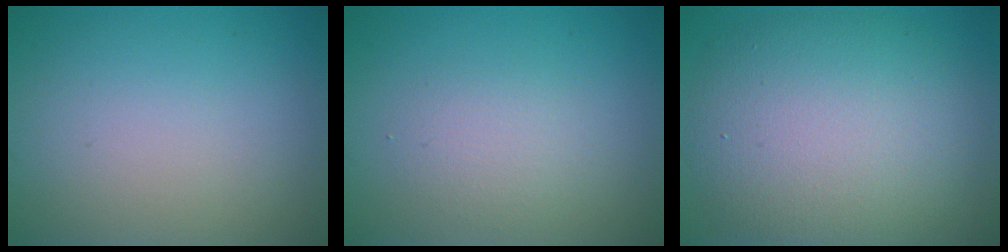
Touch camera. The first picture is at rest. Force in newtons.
{"total": 1.9, "press": 1.9, "slide": 0.0}
{"total": 10.3, "press": 10.3, "slide": 0.4}